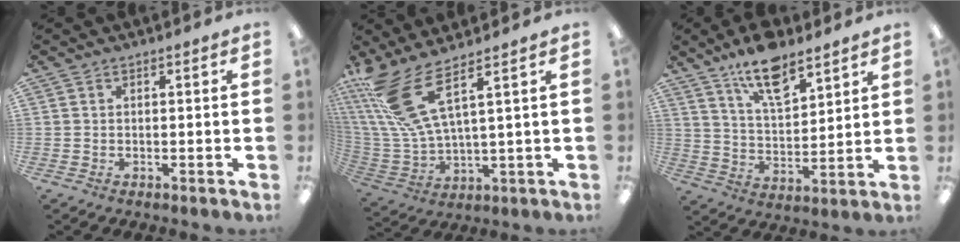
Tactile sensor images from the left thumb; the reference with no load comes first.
{"total": 14.7, "force": [7.6, 4.7, 11.7], "torque": [-0.263, -0.033, 0.134]}
{"total": 12.4, "force": [9.4, 4.7, 6.6], "torque": [-0.113, -0.047, 0.166]}